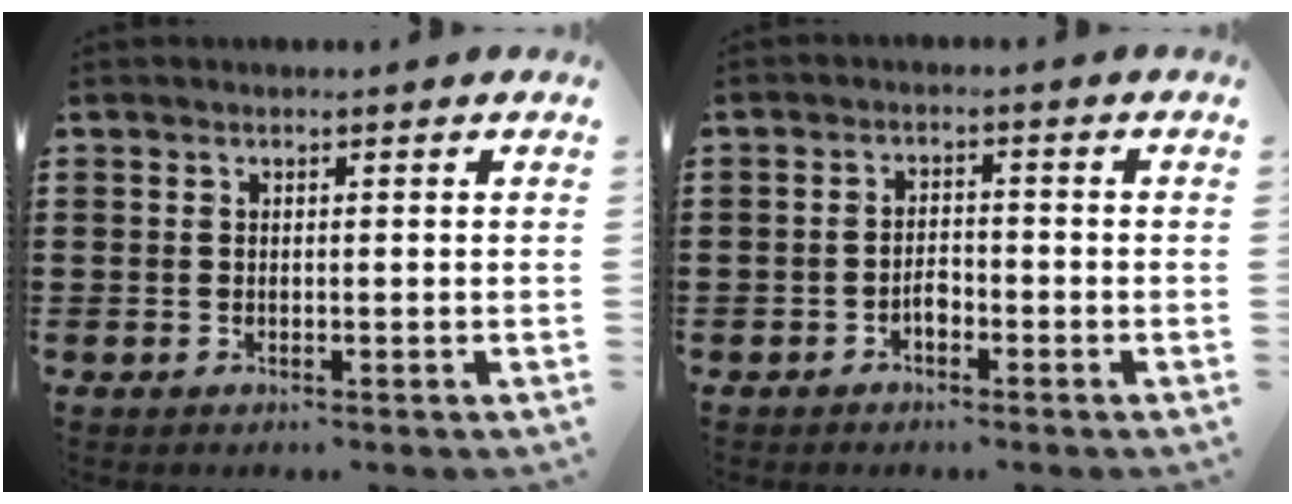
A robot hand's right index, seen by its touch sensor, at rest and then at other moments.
{"total": 2.3, "force": [-1.2, 1.2, 1.5], "torque": [-0.033, 0.005, -0.025]}